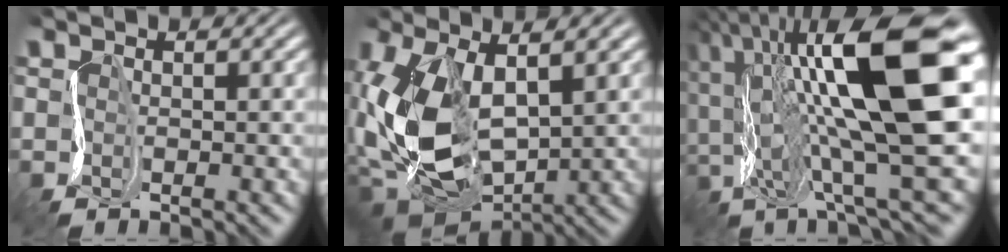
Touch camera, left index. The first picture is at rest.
{"total": 10.1, "force": [-0.1, 6.0, 8.1], "torque": [-0.201, -0.020, 0.001]}
{"total": 16.0, "force": [1.6, 4.9, 15.1], "torque": [-0.264, 0.014, 0.017]}